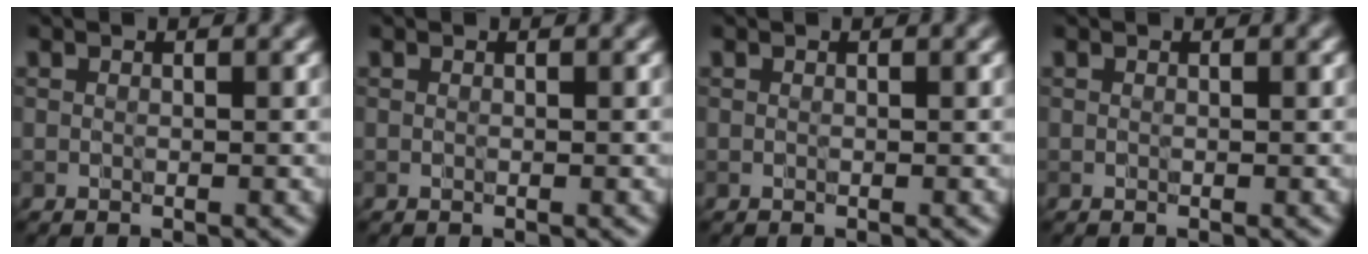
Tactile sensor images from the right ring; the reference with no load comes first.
{"total": 0.0}
{"total": 0.0}
{"total": 0.0}